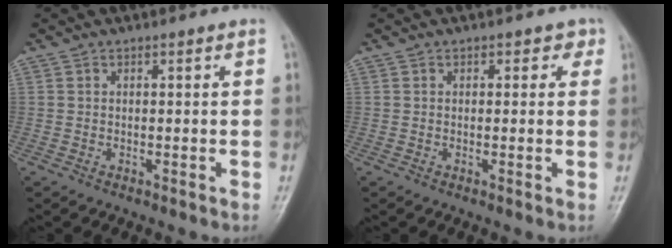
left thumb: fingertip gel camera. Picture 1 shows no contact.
{"total": 2.0, "force": [0.8, 1.6, 1.0], "torque": [0.014, 0.000, 0.002]}